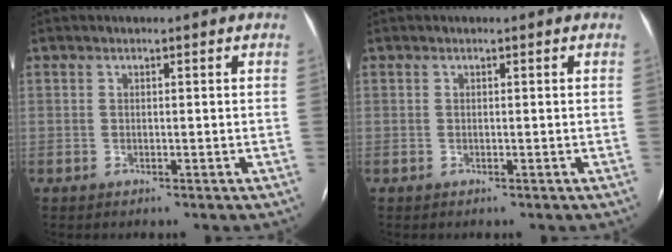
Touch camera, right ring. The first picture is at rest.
{"total": 0.0}